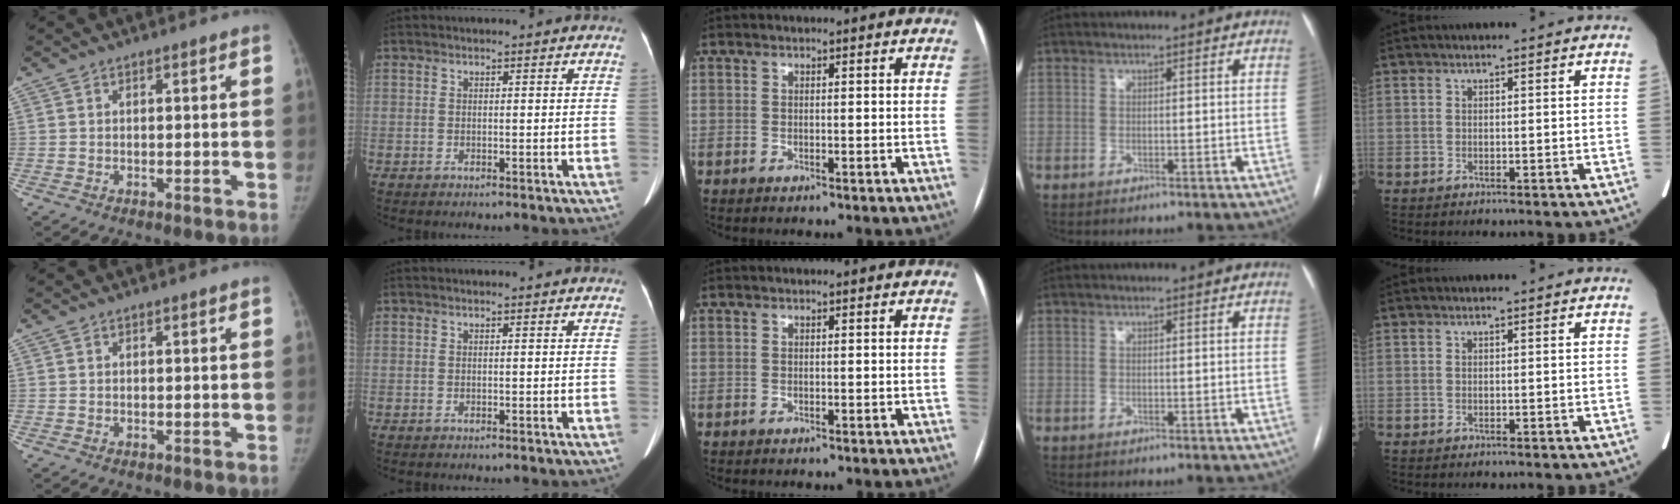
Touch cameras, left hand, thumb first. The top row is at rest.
{}